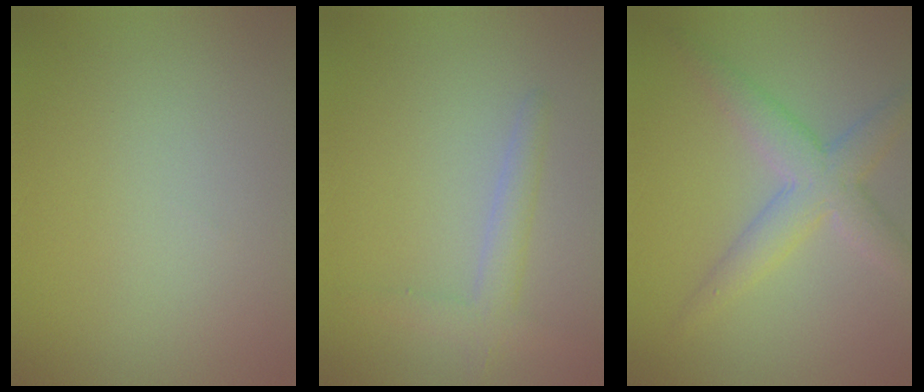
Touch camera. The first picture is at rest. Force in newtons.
{"total": 2.3, "press": 2.3, "slide": 0.1}
{"total": 4.3, "press": 4.3, "slide": 0.1}